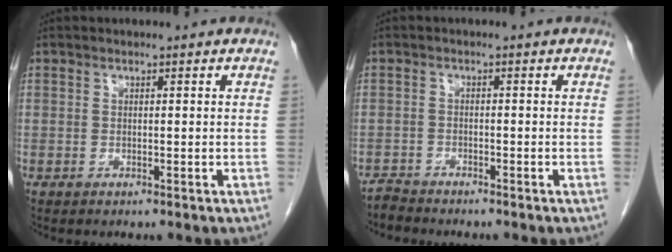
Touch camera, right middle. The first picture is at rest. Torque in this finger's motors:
{"motor_torque": [-0.26, -0.30, -0.06, -0.01]}